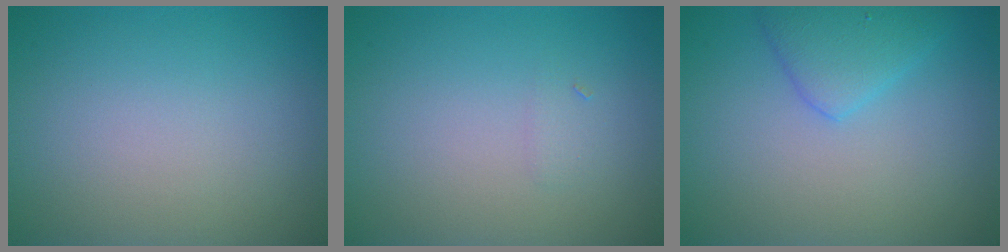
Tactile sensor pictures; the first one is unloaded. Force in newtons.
{"total": 0.6, "press": 0.6, "slide": 0.0}
{"total": 2.8, "press": 2.8, "slide": 0.2}